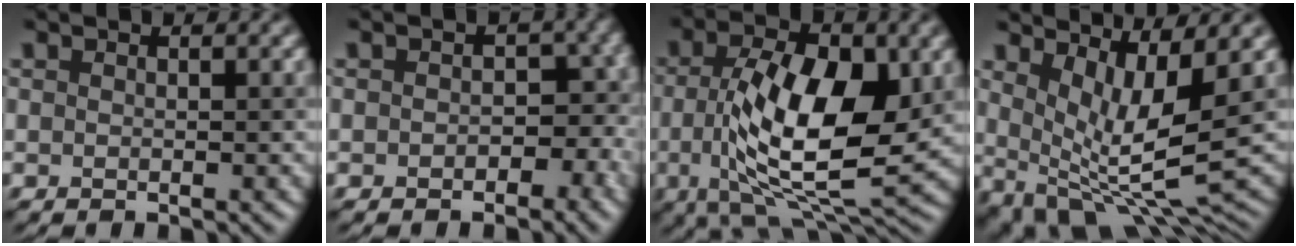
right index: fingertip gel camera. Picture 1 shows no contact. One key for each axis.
{"total": 3.9, "fx": -0.8, "fy": 2.9, "fz": 2.6, "tx": 0.002, "ty": -0.003, "tz": -0.015}
{"total": 10.6, "fx": 0.4, "fy": 4.8, "fz": 9.4, "tx": -0.164, "ty": -0.004, "tz": 0.009}
{"total": 7.5, "fx": 2.1, "fy": 2.8, "fz": 6.6, "tx": -0.132, "ty": -0.021, "tz": 0.050}